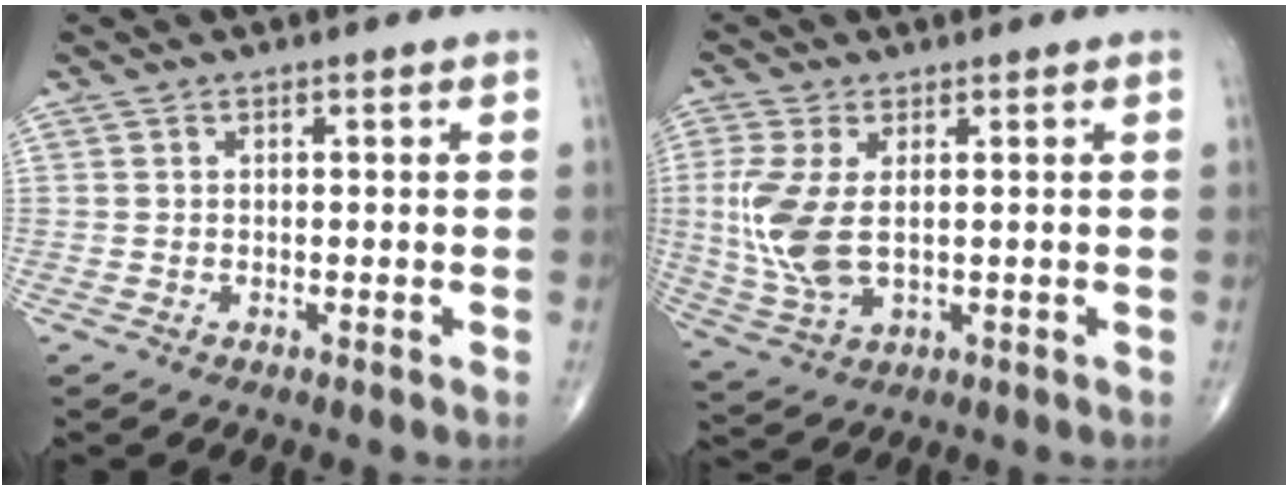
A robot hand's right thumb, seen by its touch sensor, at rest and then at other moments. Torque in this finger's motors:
{"motor_torque": [0.06, 0.14, 1.06, 0.29, 0.06]}